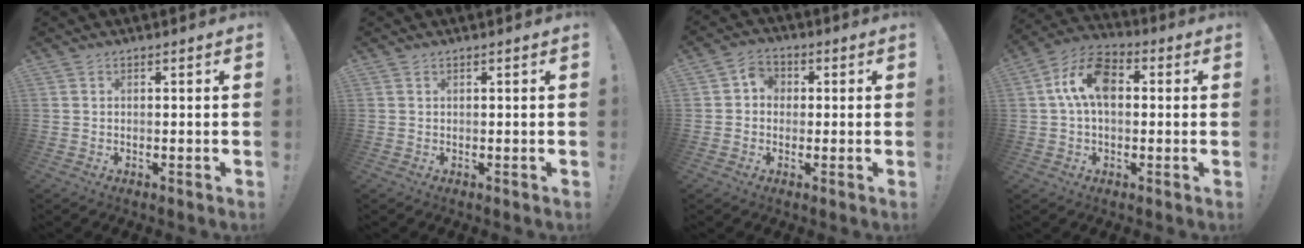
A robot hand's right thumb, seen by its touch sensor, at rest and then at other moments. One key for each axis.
{"total": 0.0}
{"total": 4.8, "fx": -0.3, "fy": 4.4, "fz": 2.0, "tx": -0.029, "ty": 0.012, "tz": -0.004}
{"total": 11.7, "fx": 1.7, "fy": 7.3, "fz": 9.0, "tx": -0.154, "ty": 0.015, "tz": 0.036}